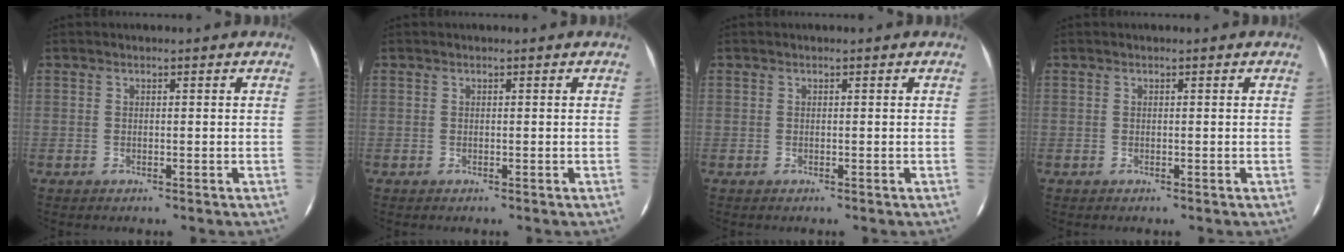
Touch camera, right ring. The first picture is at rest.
{"total": 0.0}
{"total": 0.0}
{"total": 0.0}